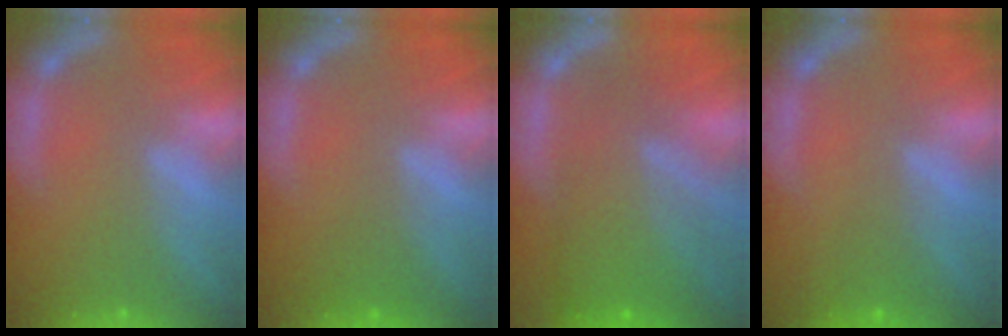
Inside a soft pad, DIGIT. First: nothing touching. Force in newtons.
{"total": 1.5}
{"total": 8.1}
{"total": 1.5}